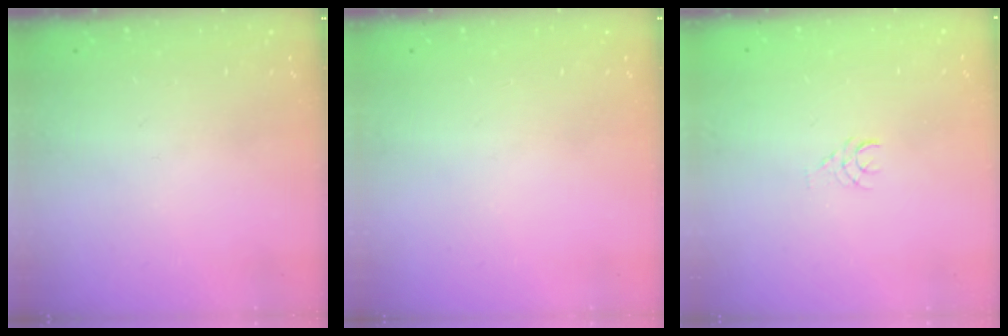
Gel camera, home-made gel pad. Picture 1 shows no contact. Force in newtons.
{"total": 0.0}
{"total": 3.5, "press": 3.5, "slide": 0.3}